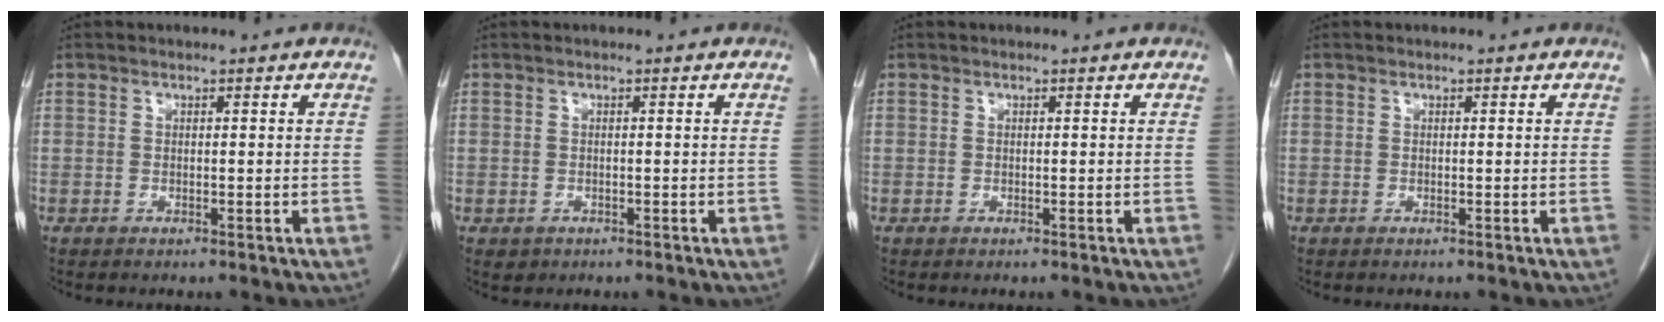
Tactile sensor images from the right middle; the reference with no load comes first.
{"total": 1.1, "force": [-0.5, 1.0, 0.2], "torque": [-0.007, 0.003, 0.001]}
{"total": 0.0}
{"total": 0.0}